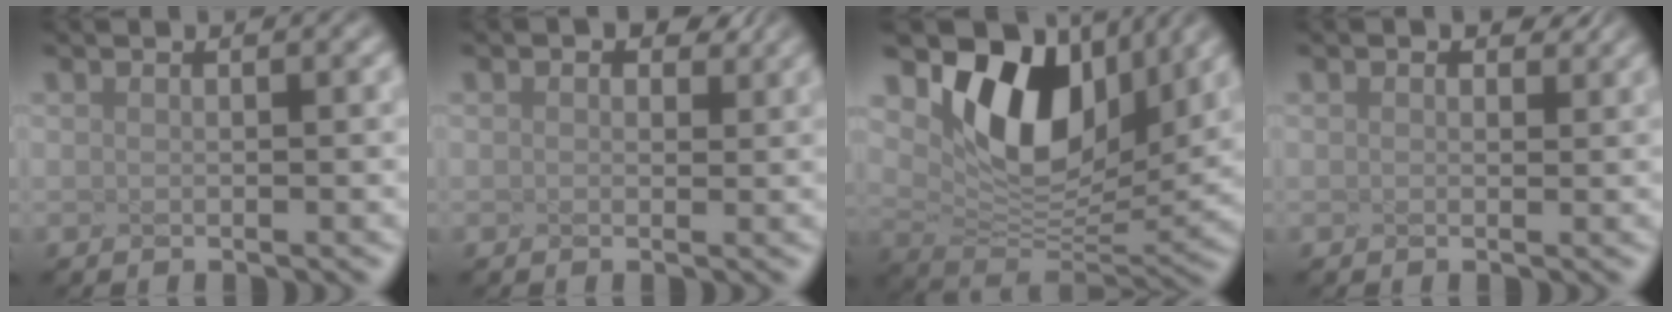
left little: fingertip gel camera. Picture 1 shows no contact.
{"total": 0.6, "force": [0.6, -0.1, 0.1], "torque": [-0.023, -0.013, 0.028]}
{"total": 7.2, "force": [2.5, 4.5, 4.9], "torque": [-0.117, -0.030, 0.088]}
{"total": 0.9, "force": [0.9, 0.0, 0.2], "torque": [-0.012, -0.003, 0.021]}